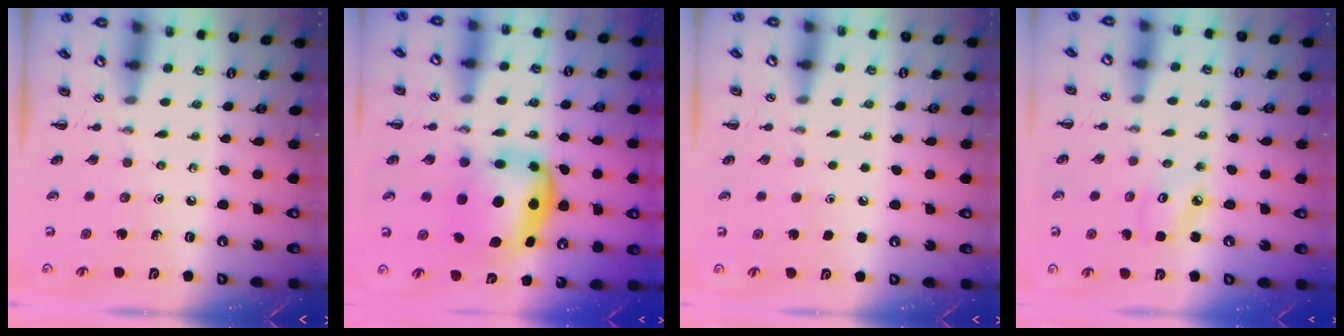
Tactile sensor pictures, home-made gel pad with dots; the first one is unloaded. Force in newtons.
{"total": 7.1, "press": 6.9, "slide": 1.7}
{"total": 1.8, "press": 1.8, "slide": 0.1}
{"total": 3.5, "press": 3.4, "slide": 0.5}